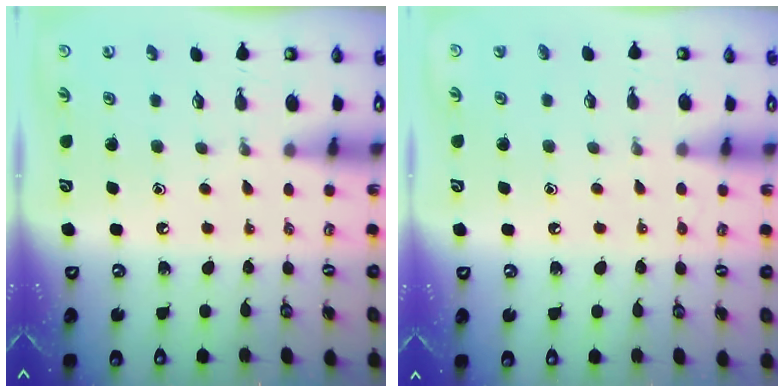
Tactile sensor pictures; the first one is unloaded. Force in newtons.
{"total": 5.2, "press": 5.2, "slide": 0.6}